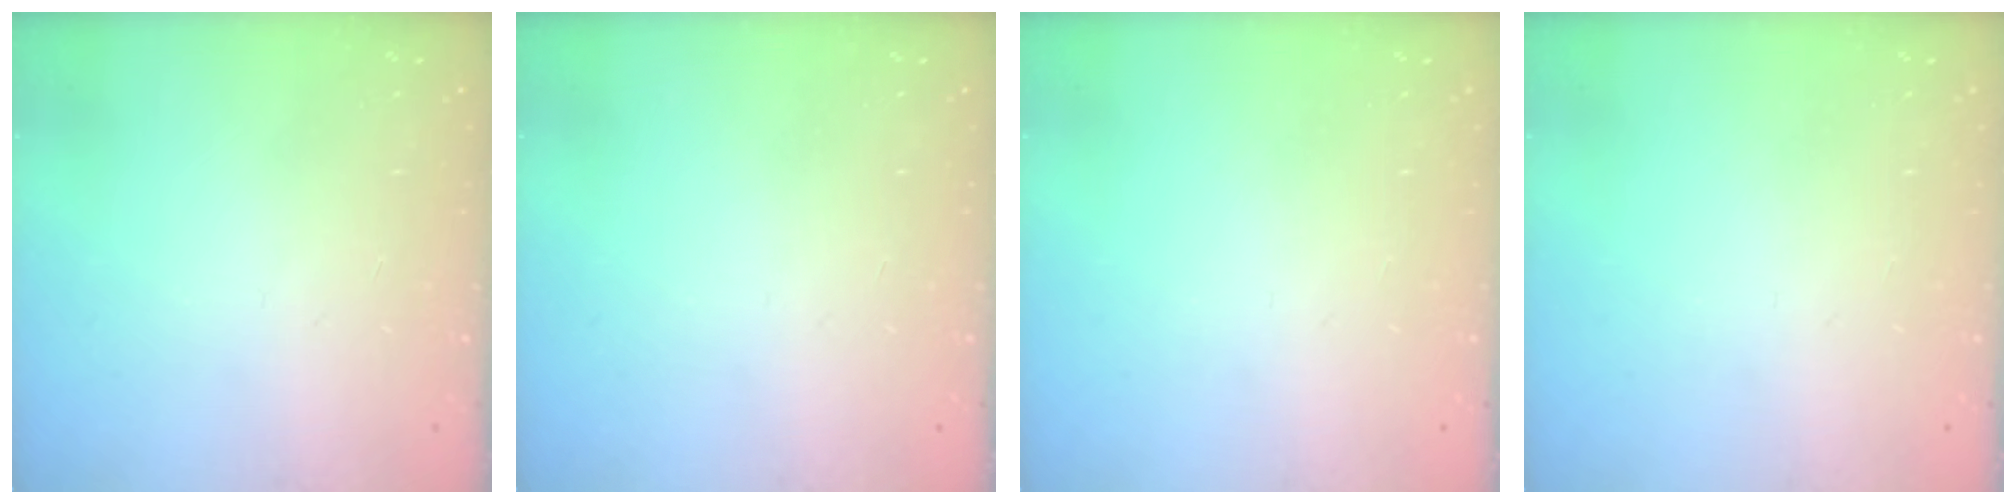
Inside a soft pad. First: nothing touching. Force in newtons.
{"total": 0.0}
{"total": 0.0}
{"total": 0.0}